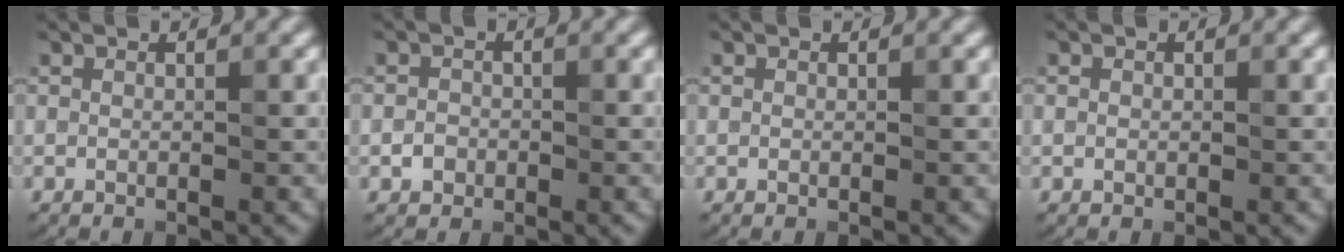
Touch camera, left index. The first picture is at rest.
{"total": 1.4, "force": [-0.5, 1.2, 0.4], "torque": [-0.001, -0.001, -0.012]}
{"total": 0.0}
{"total": 0.5, "force": [0.0, 0.5, 0.2], "torque": [0.000, -0.003, -0.001]}